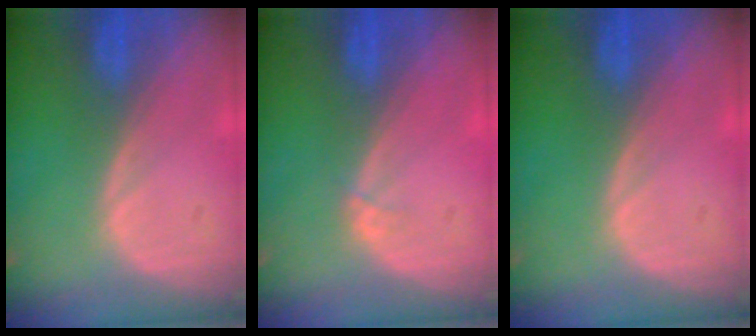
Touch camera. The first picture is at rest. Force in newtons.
{"total": 0.7, "press": 0.6, "slide": 0.3}
{"total": 0.0}